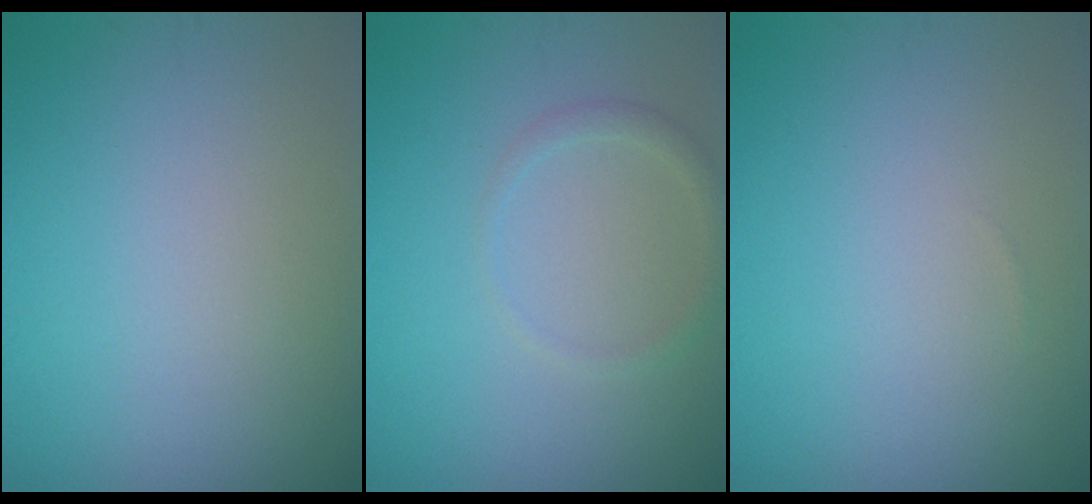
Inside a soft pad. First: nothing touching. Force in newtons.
{"total": 1.3, "press": 1.3, "slide": 0.0}
{"total": 0.0}